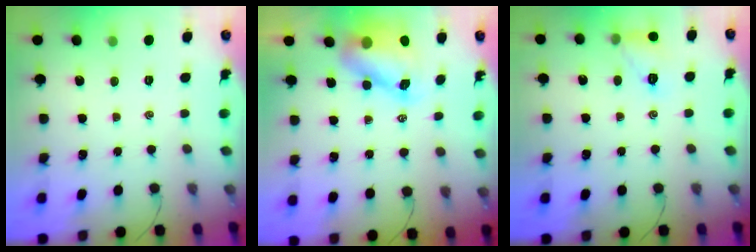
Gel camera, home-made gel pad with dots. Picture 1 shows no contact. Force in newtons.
{"total": 8.6, "press": 8.3, "slide": 2.3}
{"total": 10.0, "press": 9.8, "slide": 1.7}